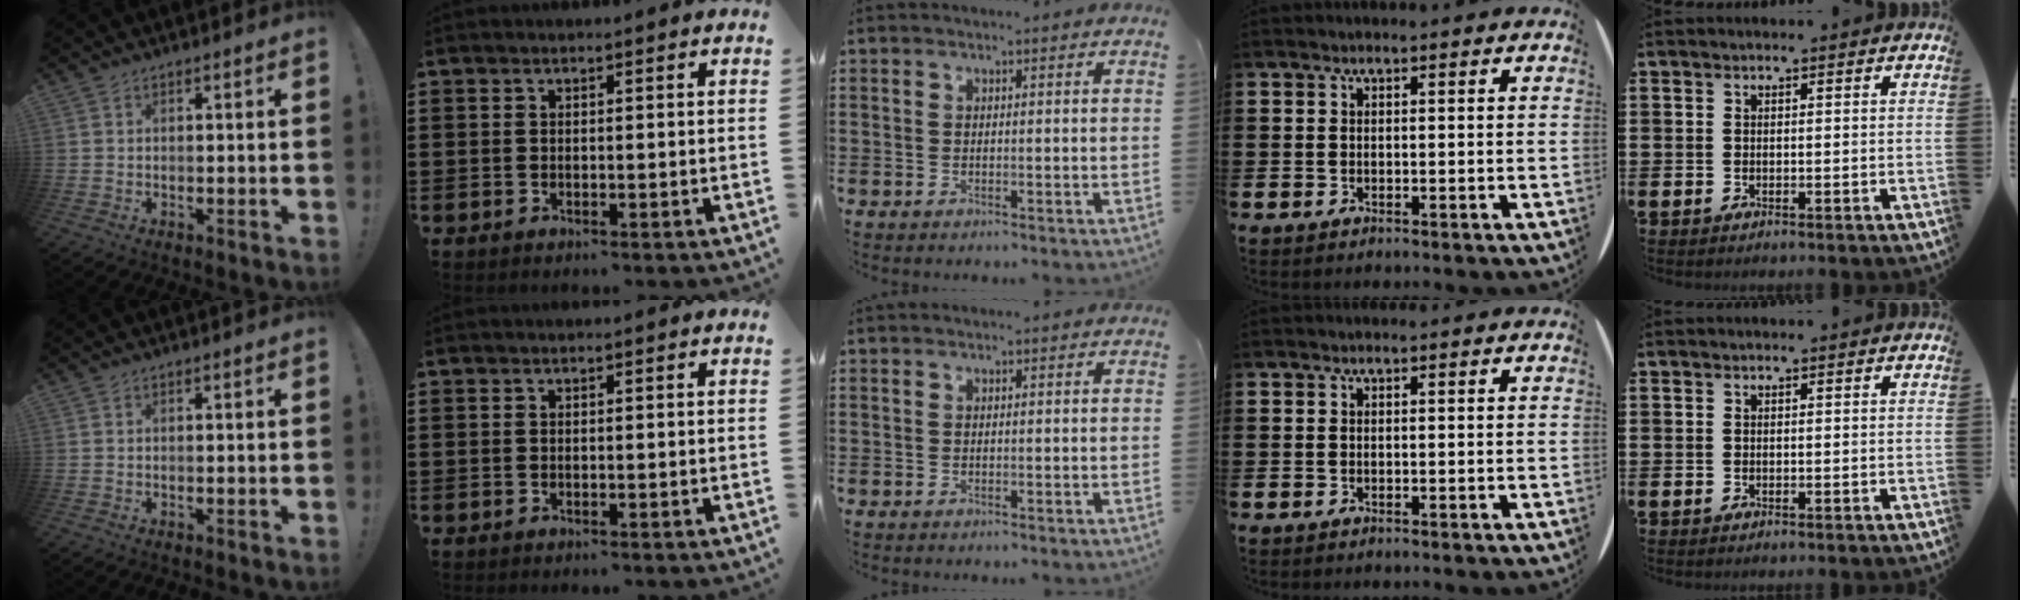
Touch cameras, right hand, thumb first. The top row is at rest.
{}